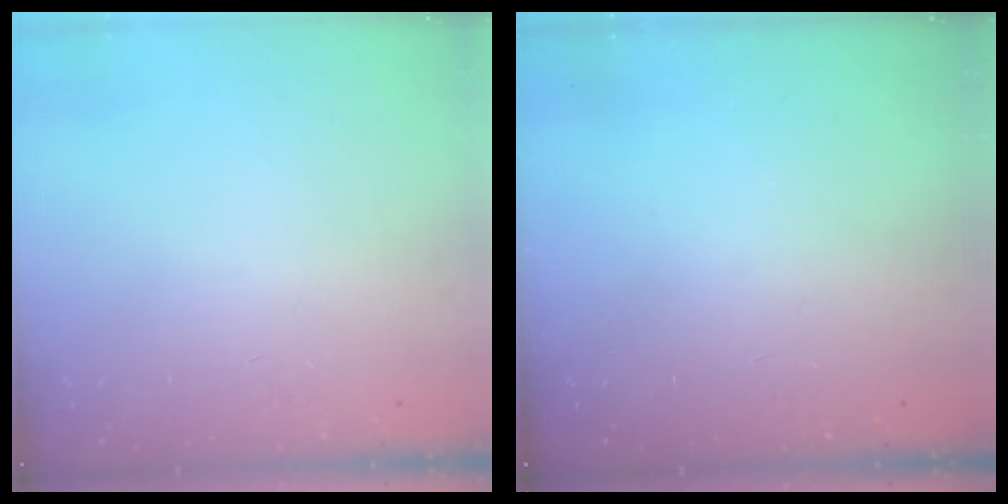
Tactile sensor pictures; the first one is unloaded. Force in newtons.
{"total": 0.0}